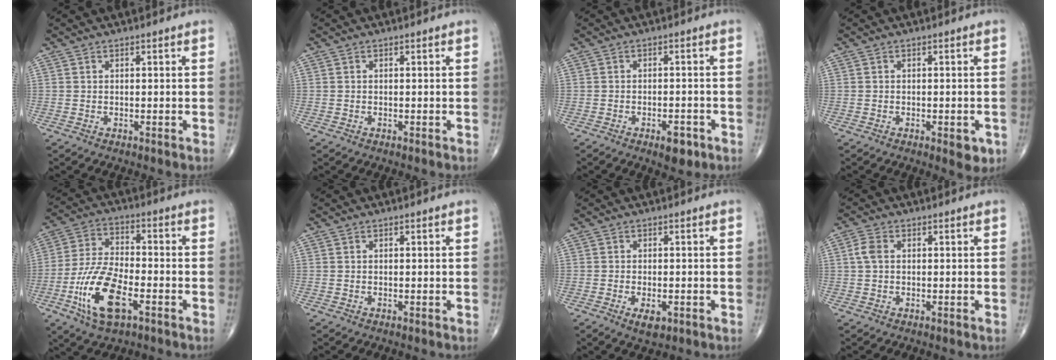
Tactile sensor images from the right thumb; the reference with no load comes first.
{"total": 0.0}
{"total": 4.1, "force": [-2.3, 1.8, 2.9], "torque": [-0.030, 0.008, -0.028]}
{"total": 3.3, "force": [-1.3, 1.4, 2.7], "torque": [-0.022, -0.003, -0.013]}
{"total": 14.2, "force": [-5.7, 6.0, 11.5], "torque": [-0.232, 0.018, -0.105]}
{"total": 0.0}
{"total": 3.4, "force": [-1.4, 1.6, 2.7], "torque": [-0.041, -0.001, -0.017]}
{"total": 2.8, "force": [0.4, 1.9, 2.1], "torque": [-0.049, 0.007, 0.003]}